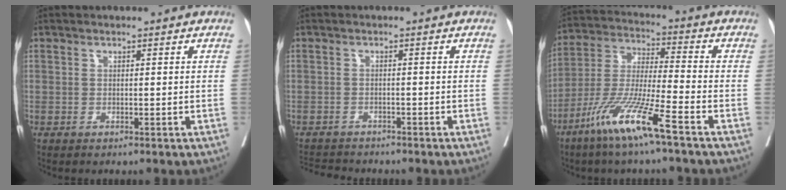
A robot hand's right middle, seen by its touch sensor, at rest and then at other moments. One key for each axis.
{"total": 5.4, "fx": -5.1, "fy": 1.5, "fz": 0.9, "tx": -0.013, "ty": -0.007, "tz": -0.082}
{"total": 12.5, "fx": -7.5, "fy": -0.3, "fz": 10.0, "tx": -0.206, "ty": -0.029, "tz": -0.153}